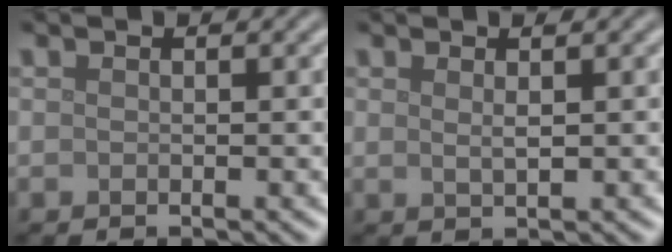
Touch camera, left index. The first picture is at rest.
{"total": 1.2, "force": [0.6, 0.3, 1.0], "torque": [-0.017, -0.001, 0.009]}